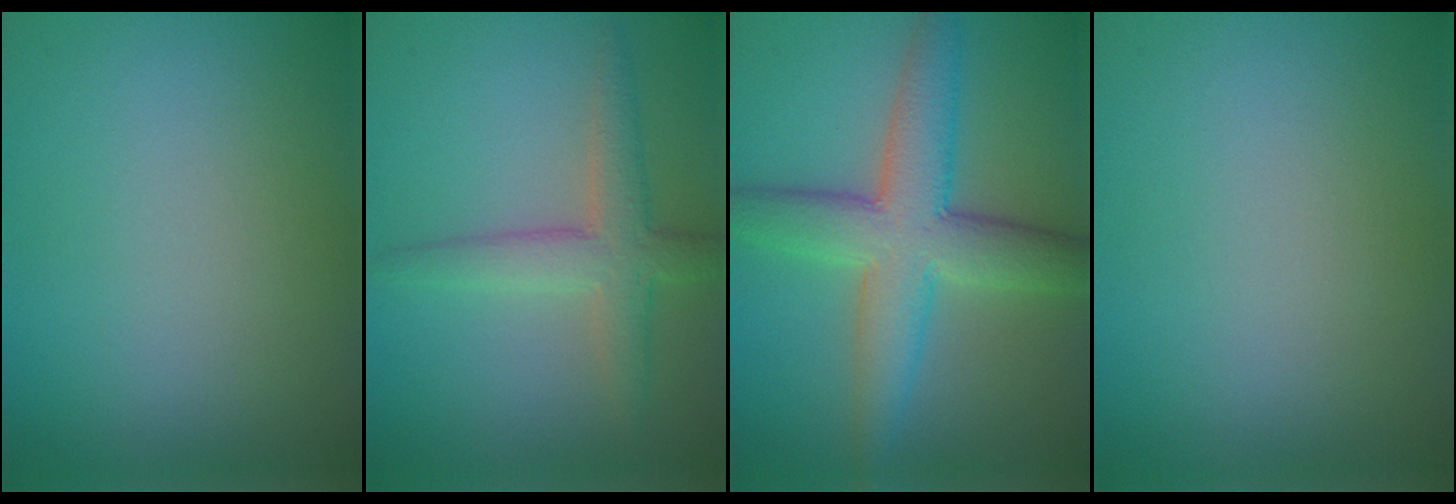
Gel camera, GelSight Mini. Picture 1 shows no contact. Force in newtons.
{"total": 3.7, "press": 3.7, "slide": 0.2}
{"total": 7.5, "press": 7.5, "slide": 0.6}
{"total": 0.0}